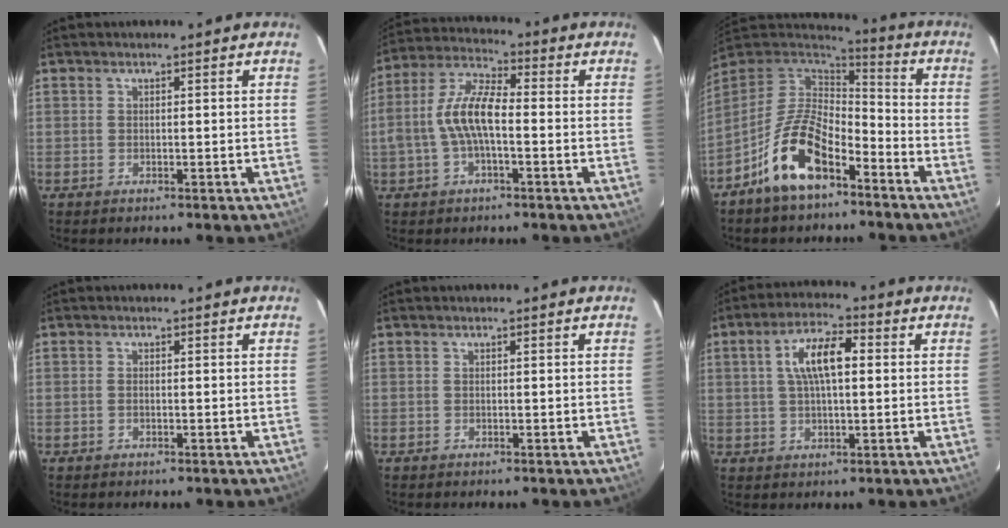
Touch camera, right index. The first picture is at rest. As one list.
[{"total": 9.9, "force": [-1.6, 3.7, 9.0], "torque": [-0.192, 0.014, -0.032]}, {"total": 14.9, "force": [-8.6, 6.7, 10.0], "torque": [-0.200, 0.005, -0.159]}, {"total": 0.6, "force": [-0.2, 0.3, 0.5], "torque": [-0.010, 0.001, -0.004]}, {"total": 0.0}, {"total": 8.6, "force": [1.6, 3.3, 7.7], "torque": [-0.143, 0.019, 0.029]}]